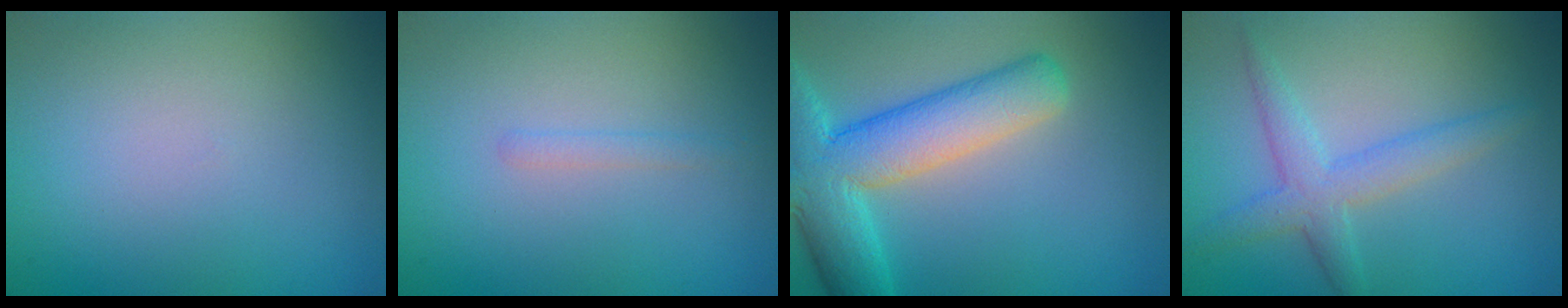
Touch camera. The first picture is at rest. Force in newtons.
{"total": 0.8, "press": 0.8, "slide": 0.0}
{"total": 8.5, "press": 8.5, "slide": 0.5}
{"total": 3.3, "press": 3.3, "slide": 0.1}